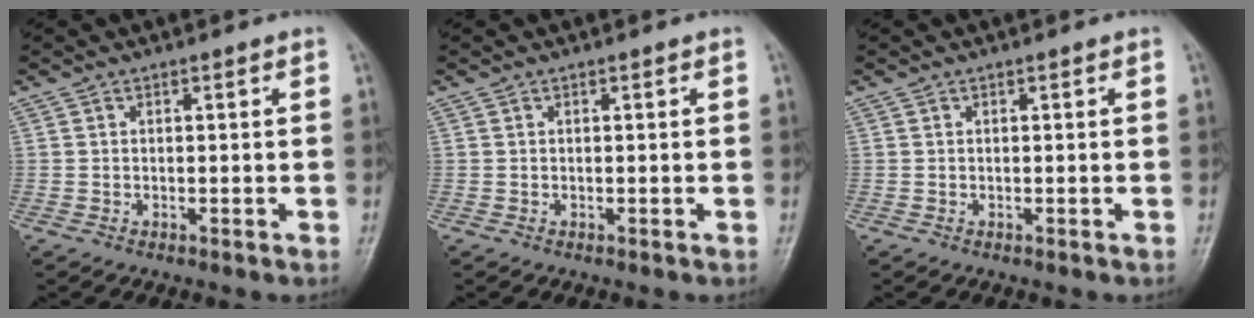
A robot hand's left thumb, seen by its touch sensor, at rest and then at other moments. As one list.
[{"total": 0.0}, {"total": 0.0}]